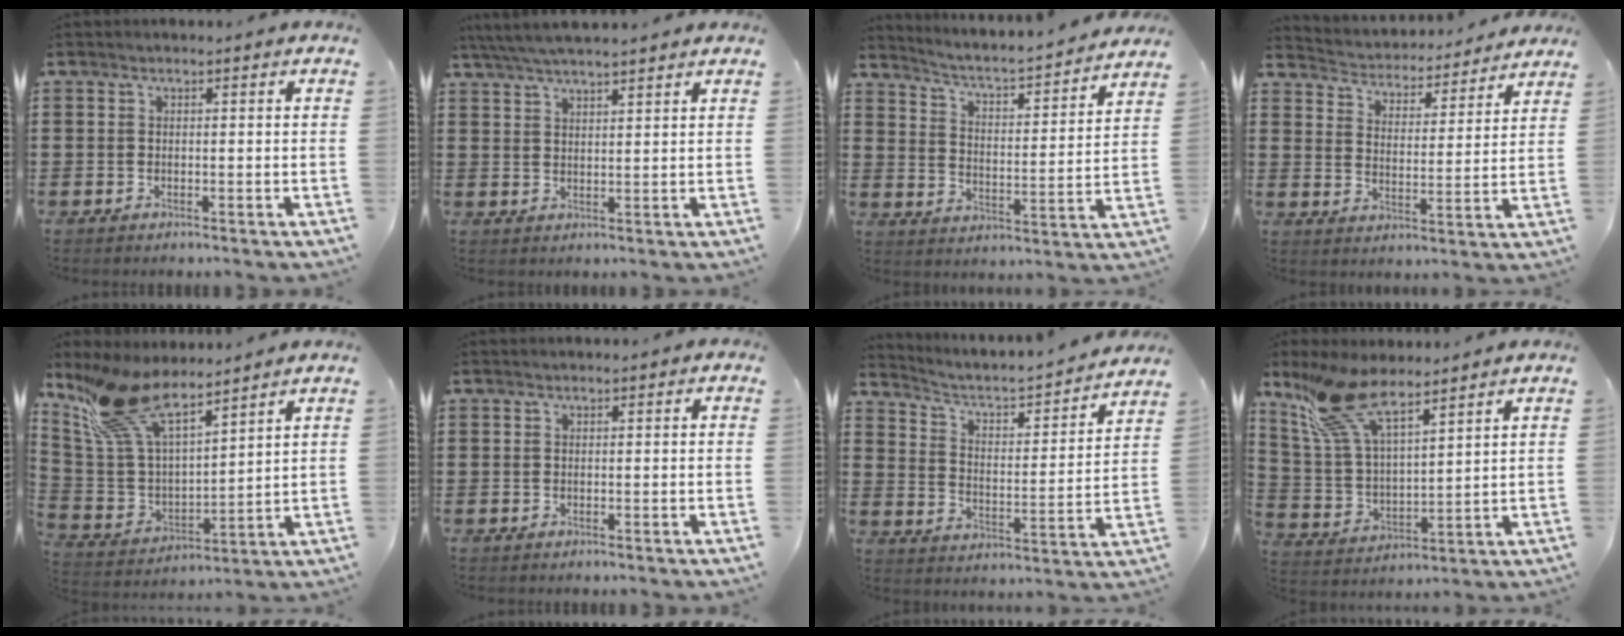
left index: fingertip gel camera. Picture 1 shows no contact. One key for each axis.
{"total": 4.1, "fx": 3.8, "fy": 0.0, "fz": 1.6, "tx": -0.042, "ty": -0.007, "tz": 0.069}
{"total": 3.2, "fx": 3.0, "fy": -0.2, "fz": 1.0, "tx": -0.041, "ty": -0.035, "tz": 0.037}
{"total": 3.5, "fx": 3.4, "fy": 0.3, "fz": -0.3, "tx": -0.019, "ty": -0.033, "tz": 0.052}
{"total": 13.0, "fx": 9.9, "fy": 3.8, "fz": 7.5, "tx": -0.187, "ty": -0.040, "tz": 0.180}
{"total": 0.0}
{"total": 2.8, "fx": 2.6, "fy": 0.6, "fz": 1.0, "tx": -0.042, "ty": -0.028, "tz": 0.030}
{"total": 11.4, "fx": 8.7, "fy": 2.8, "fz": 6.7, "tx": -0.172, "ty": -0.025, "tz": 0.157}